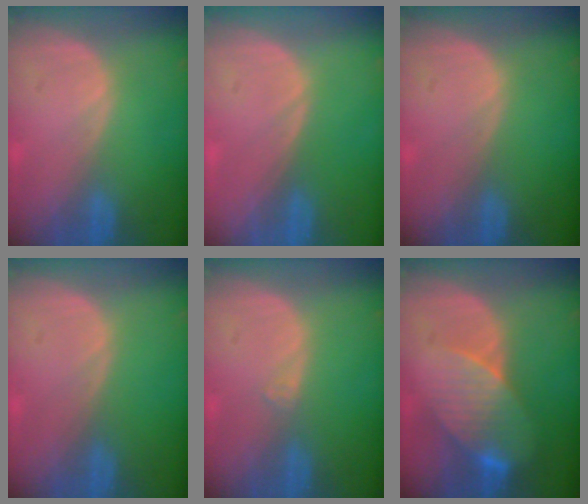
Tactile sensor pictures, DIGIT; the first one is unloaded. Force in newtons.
{"total": 0.0}
{"total": 0.0}
{"total": 0.0}
{"total": 0.6, "press": 0.5, "slide": 0.2}
{"total": 8.5, "press": 7.5, "slide": 3.8}